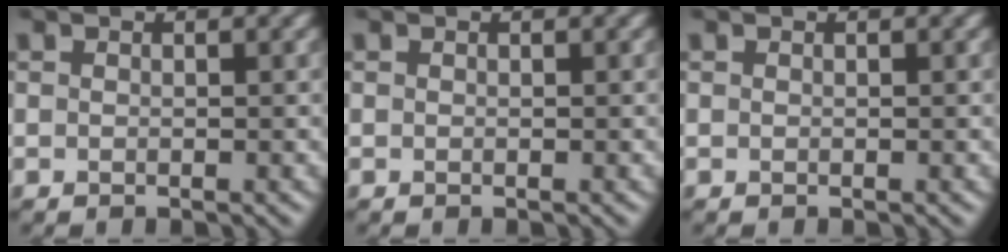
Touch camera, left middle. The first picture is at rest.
{"total": 0.0}
{"total": 0.0}